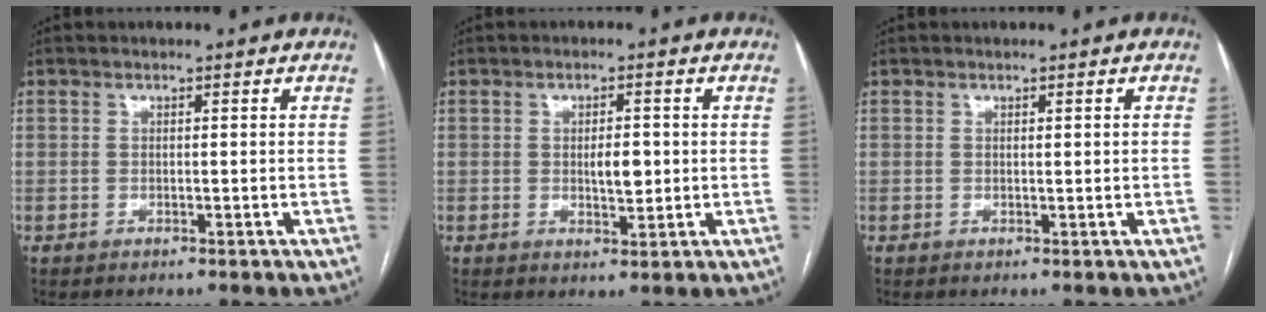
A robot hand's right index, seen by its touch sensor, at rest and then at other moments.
{"total": 3.4, "force": [0.1, 1.2, 3.2], "torque": [-0.051, -0.001, 0.003]}
{"total": 0.6, "force": [0.2, -0.1, 0.5], "torque": [-0.008, 0.001, 0.004]}